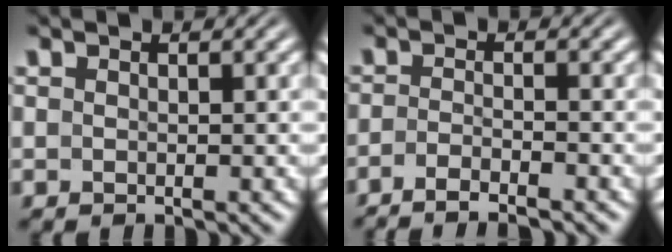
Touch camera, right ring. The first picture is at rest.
{"total": 3.5, "force": [-3.2, 0.4, 1.4], "torque": [-0.027, -0.009, -0.050]}